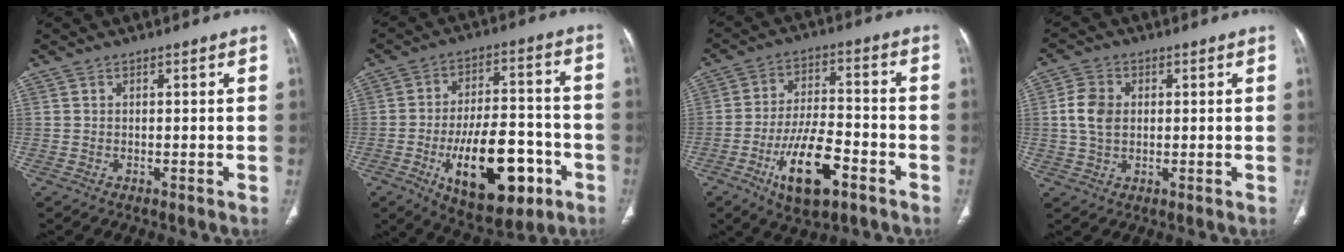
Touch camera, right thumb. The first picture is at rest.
{"total": 19.6, "force": [-7.5, 9.4, 15.5], "torque": [-0.214, 0.035, -0.102]}
{"total": 13.7, "force": [-6.5, 5.6, 10.6], "torque": [-0.184, 0.027, -0.107]}
{"total": 6.0, "force": [0.7, 4.4, 4.1], "torque": [-0.082, 0.004, 0.012]}